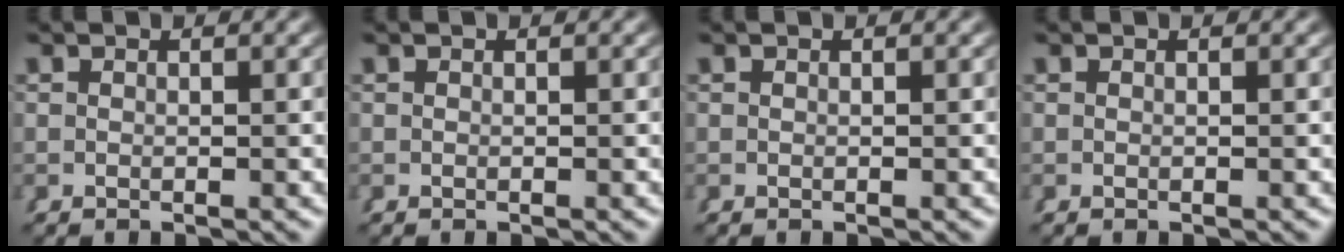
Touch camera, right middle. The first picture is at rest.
{"total": 0.0}
{"total": 0.0}
{"total": 0.0}